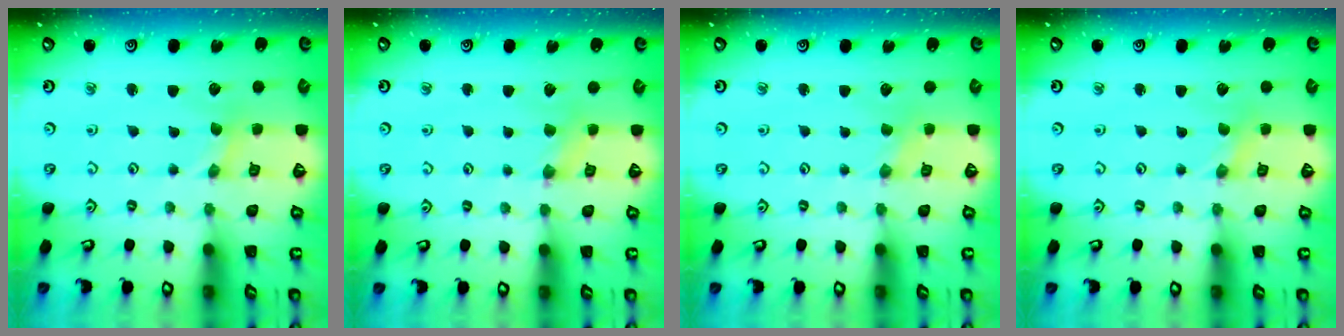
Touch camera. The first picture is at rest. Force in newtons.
{"total": 3.8, "press": 3.8, "slide": 0.4}
{"total": 0.0}
{"total": 0.0}